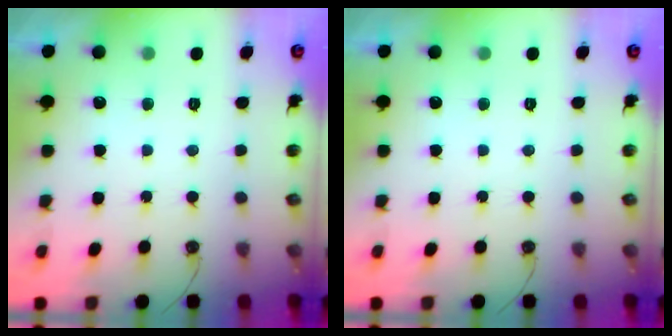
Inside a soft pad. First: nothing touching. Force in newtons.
{"total": 0.0}